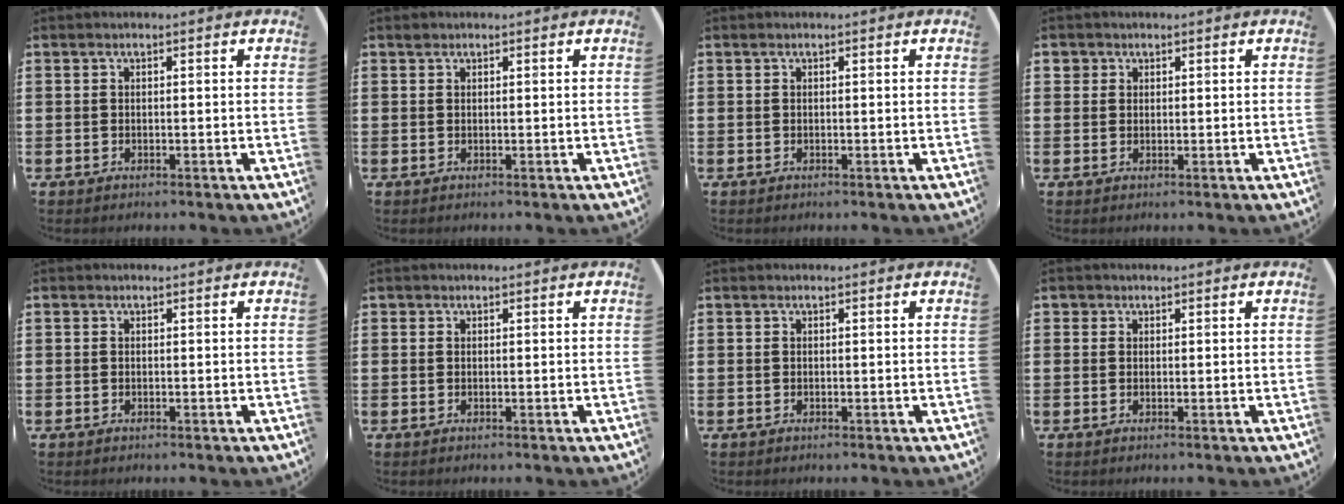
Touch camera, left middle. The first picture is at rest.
{"total": 0.7, "force": [0.6, 0.3, 0.1], "torque": [0.005, -0.002, 0.010]}
{"total": 0.0}
{"total": 1.3, "force": [1.0, 0.9, 0.0], "torque": [0.007, 0.000, 0.018]}
{"total": 0.0}
{"total": 0.0}
{"total": 0.0}
{"total": 0.8, "force": [0.5, 0.6, 0.0], "torque": [0.000, 0.004, 0.009]}